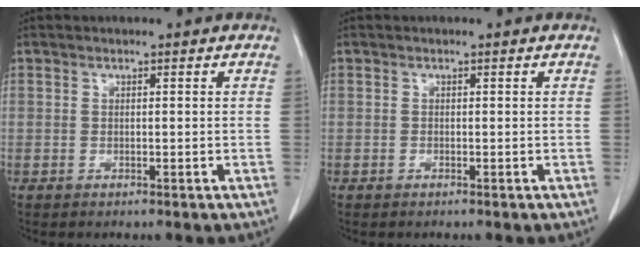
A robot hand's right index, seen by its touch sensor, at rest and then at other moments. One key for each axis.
{"total": 0.0}